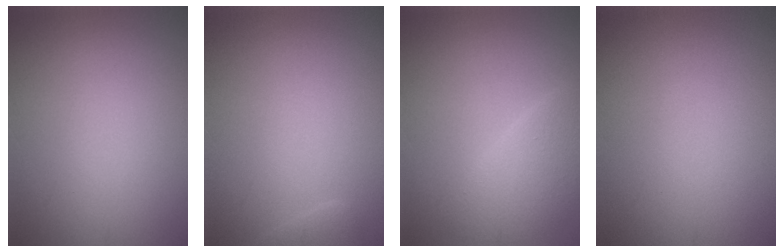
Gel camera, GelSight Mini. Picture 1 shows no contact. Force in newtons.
{"total": 1.2, "press": 1.2, "slide": 0.1}
{"total": 2.9, "press": 2.9, "slide": 0.2}
{"total": 0.0}